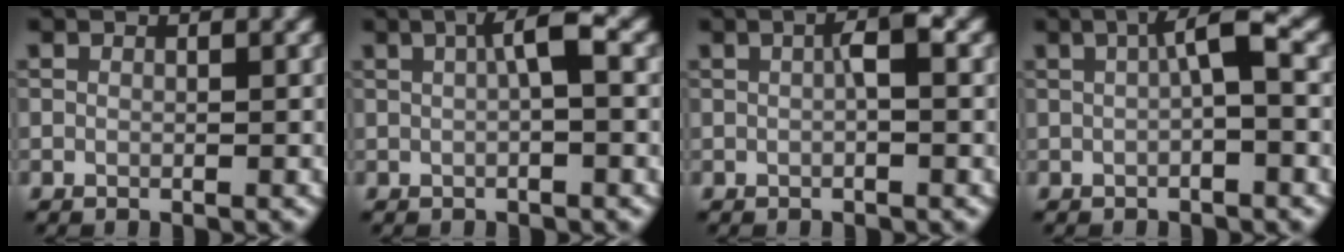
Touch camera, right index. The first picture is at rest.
{"total": 2.7, "force": [0.5, 0.4, 2.6], "torque": [-0.042, 0.013, 0.005]}
{"total": 1.7, "force": [0.1, 0.1, 1.7], "torque": [-0.029, 0.006, 0.001]}
{"total": 2.9, "force": [0.3, 0.4, 2.8], "torque": [-0.047, 0.011, 0.001]}